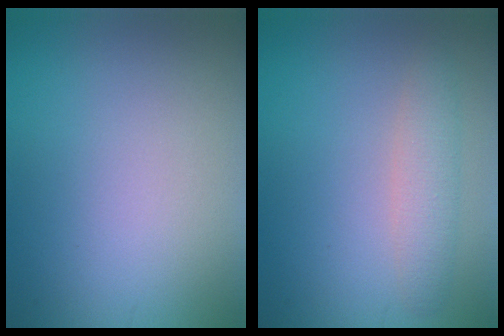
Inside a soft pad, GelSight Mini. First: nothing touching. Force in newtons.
{"total": 2.5, "press": 2.5, "slide": 0.1}